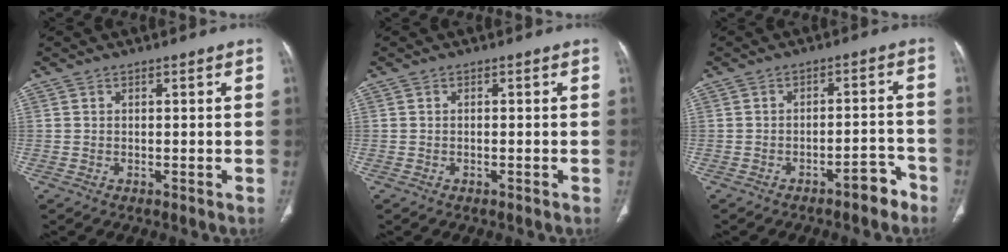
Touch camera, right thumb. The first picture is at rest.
{"total": 0.0}
{"total": 4.6, "force": [-3.5, 1.6, 2.6], "torque": [-0.025, 0.043, -0.045]}